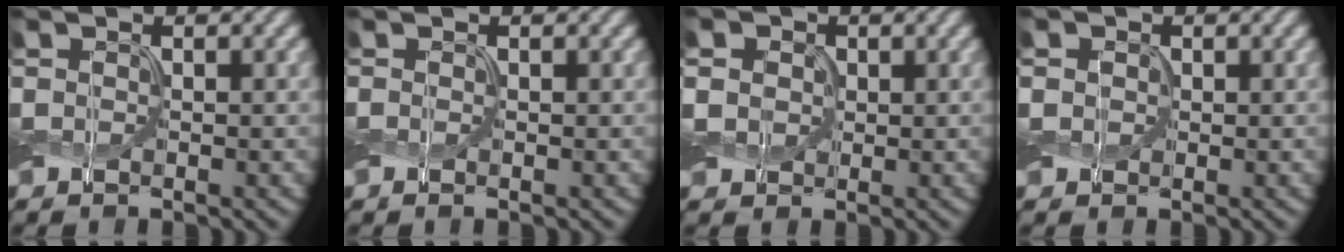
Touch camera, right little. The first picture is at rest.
{"total": 0.0}
{"total": 4.8, "force": [1.5, 4.0, 2.3], "torque": [-0.065, 0.018, 0.007]}
{"total": 1.4, "force": [0.2, 1.2, 0.6], "torque": [-0.014, 0.003, -0.004]}